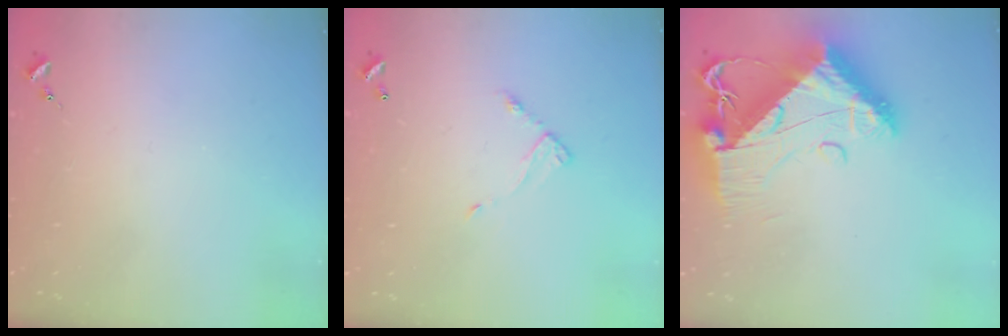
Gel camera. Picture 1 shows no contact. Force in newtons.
{"total": 5.8, "press": 5.8, "slide": 0.3}
{"total": 16.5, "press": 16.4, "slide": 1.8}